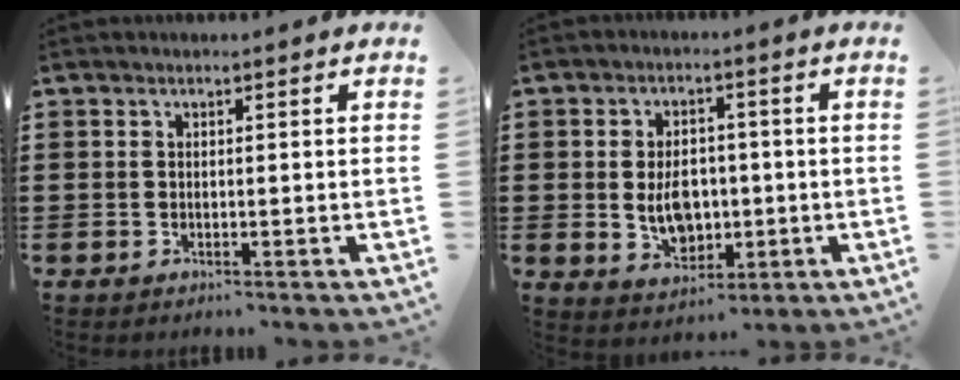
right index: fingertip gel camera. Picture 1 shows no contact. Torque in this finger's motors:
{"motor_torque": [1.26, 0.88, 0.10, 0.01]}